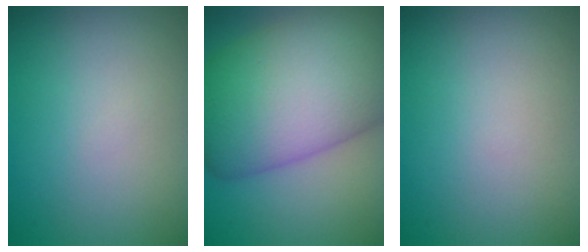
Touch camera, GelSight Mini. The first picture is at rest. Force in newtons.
{"total": 14.6, "press": 14.6, "slide": 0.6}
{"total": 0.0}